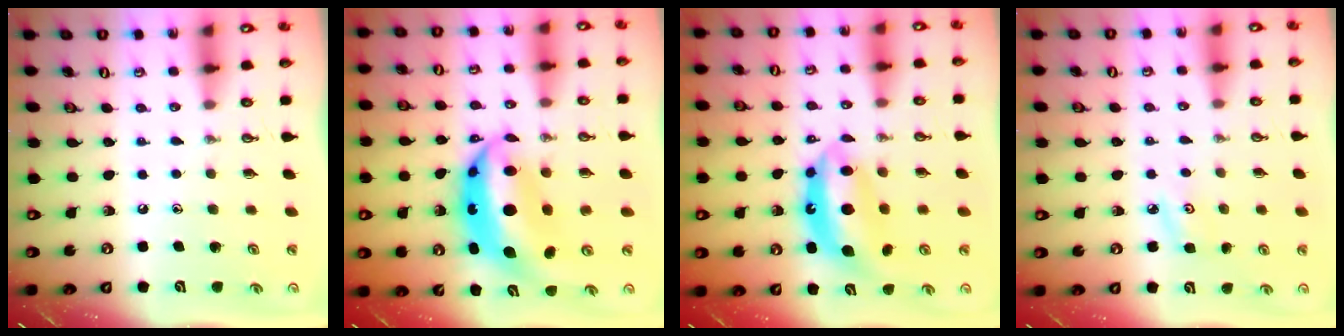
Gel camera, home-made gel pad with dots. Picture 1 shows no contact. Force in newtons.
{"total": 13.4, "press": 13.4, "slide": 1.0}
{"total": 12.2, "press": 12.1, "slide": 1.3}
{"total": 4.0, "press": 3.9, "slide": 0.3}